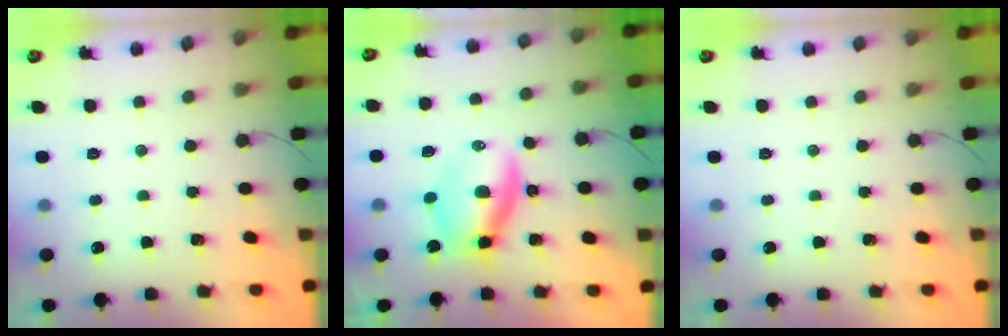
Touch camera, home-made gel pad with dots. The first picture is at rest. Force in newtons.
{"total": 6.8, "press": 6.6, "slide": 1.4}
{"total": 0.0}